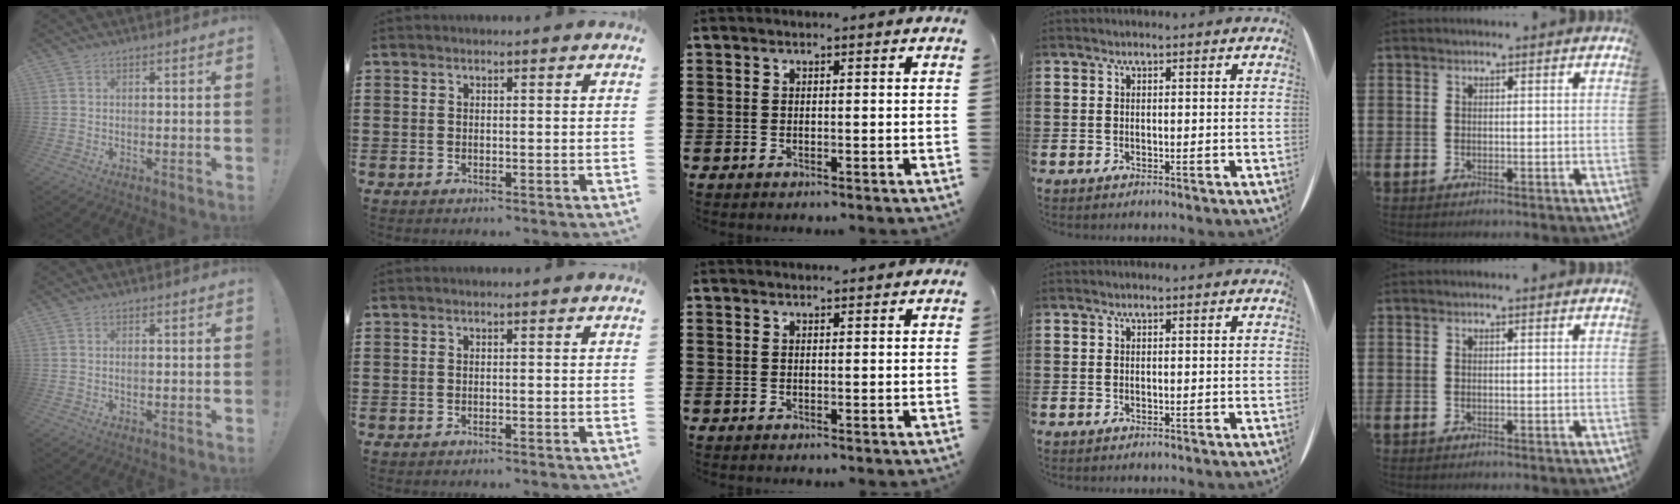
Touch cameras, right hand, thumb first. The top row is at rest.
{"middle": {"total": 0.5, "force": [0.5, 0.1, 0.1], "torque": [0.004, -0.004, 0.008]}}